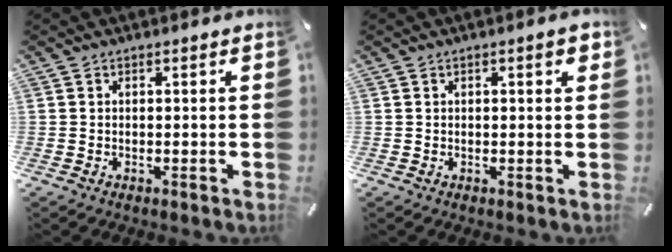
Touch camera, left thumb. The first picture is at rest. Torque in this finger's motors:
{"motor_torque": [0.28, 0.18, -0.02, -0.30, 0.02]}